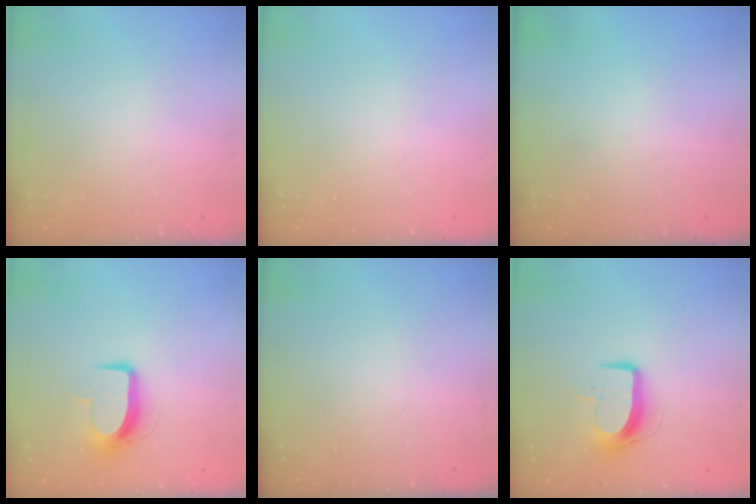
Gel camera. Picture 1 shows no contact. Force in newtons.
{"total": 0.0}
{"total": 0.0}
{"total": 10.1, "press": 10.1, "slide": 0.2}
{"total": 0.0}
{"total": 9.5, "press": 9.5, "slide": 0.5}